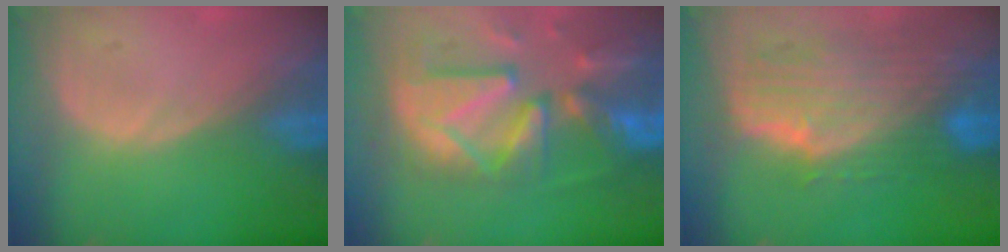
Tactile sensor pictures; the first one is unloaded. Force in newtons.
{"total": 13.0, "press": 11.3, "slide": 6.4}
{"total": 10.1, "press": 8.9, "slide": 4.6}